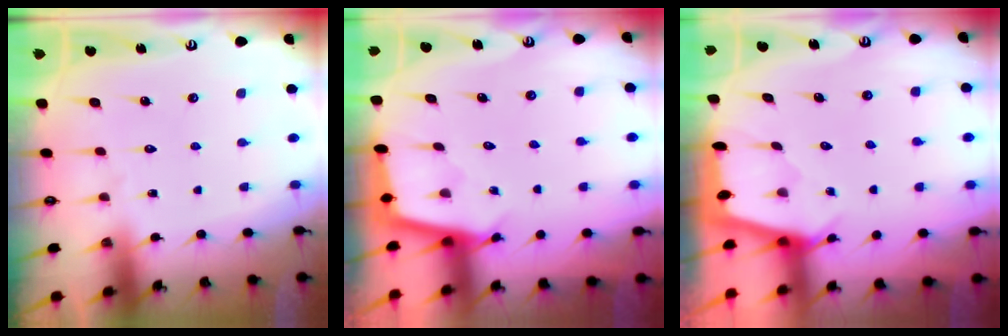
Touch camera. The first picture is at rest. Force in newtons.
{"total": 2.2, "press": 2.2, "slide": 0.2}
{"total": 2.2, "press": 2.2, "slide": 0.3}